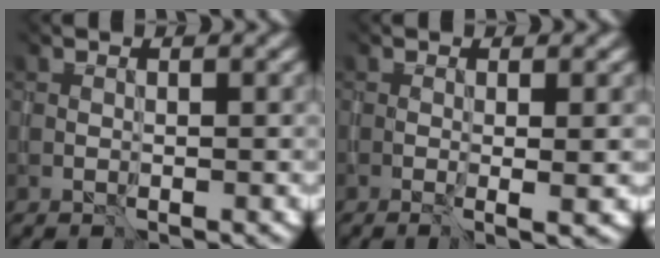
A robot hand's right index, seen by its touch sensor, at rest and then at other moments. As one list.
[{"total": 3.2, "force": [-0.4, 1.0, 3.0], "torque": [-0.037, 0.001, 0.003]}]